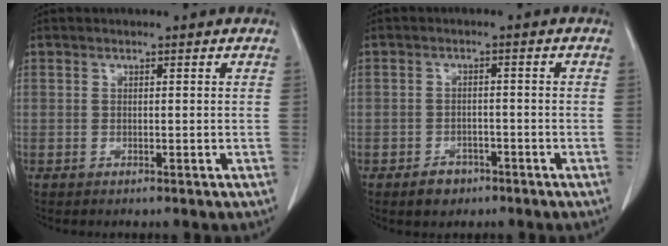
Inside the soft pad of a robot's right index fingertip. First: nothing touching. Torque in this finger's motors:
{"motor_torque": [-0.08, -0.04, -0.06, -0.01]}